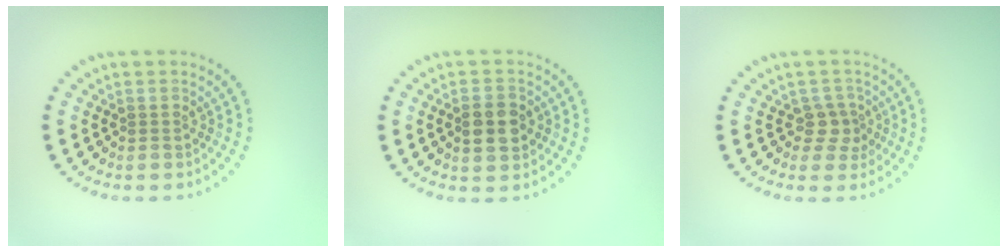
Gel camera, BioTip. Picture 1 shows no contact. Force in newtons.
{"total": 3.4, "press": 3.3, "slide": 0.2}
{"total": 2.0, "press": 1.6, "slide": 1.2}